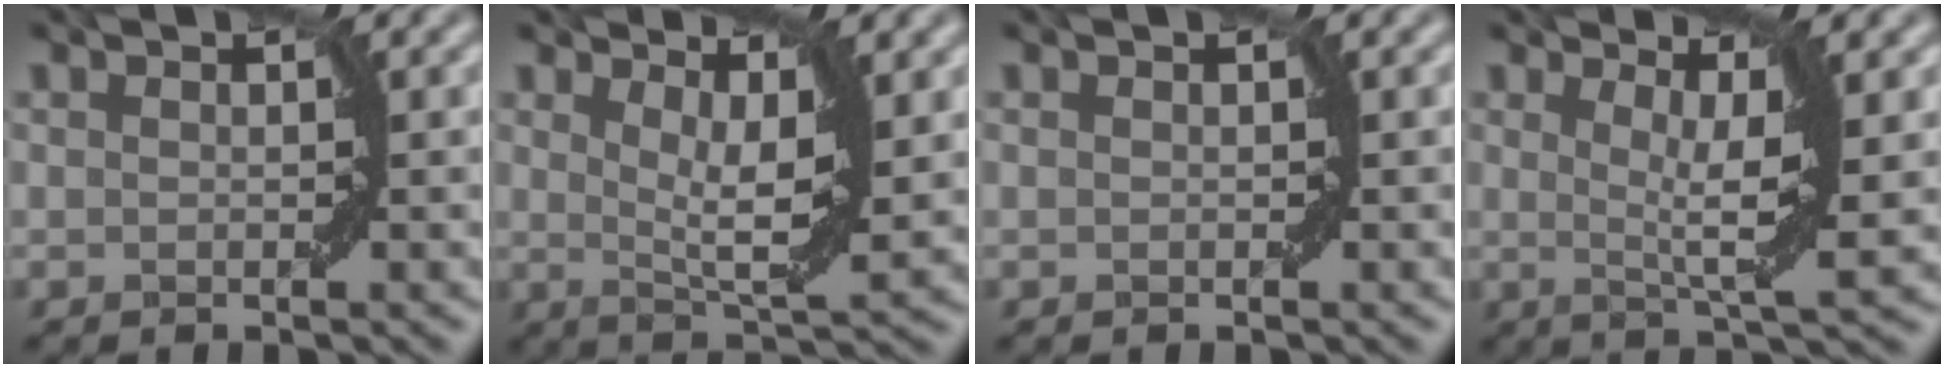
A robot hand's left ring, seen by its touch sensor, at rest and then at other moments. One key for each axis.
{"total": 4.7, "fx": 2.1, "fy": 1.1, "fz": 4.0, "tx": -0.067, "ty": -0.009, "tz": 0.038}
{"total": 0.0}
{"total": 4.6, "fx": 1.4, "fy": 0.7, "fz": 4.4, "tx": -0.068, "ty": -0.009, "tz": 0.024}